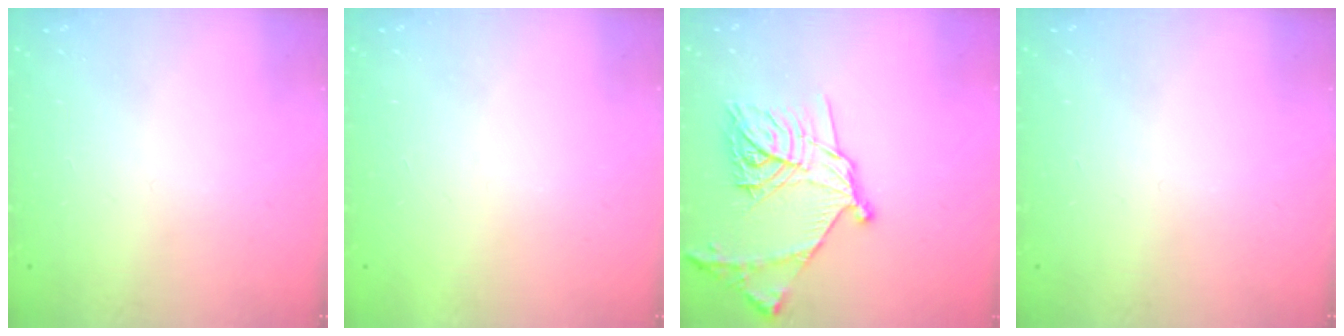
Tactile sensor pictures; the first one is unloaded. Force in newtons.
{"total": 1.6, "press": 1.6, "slide": 0.1}
{"total": 21.1, "press": 21.0, "slide": 1.2}
{"total": 0.0}